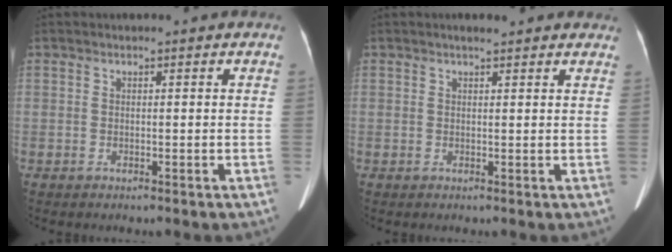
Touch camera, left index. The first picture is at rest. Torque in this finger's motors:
{"motor_torque": [0.02, -0.31, 0.01, 0.00]}